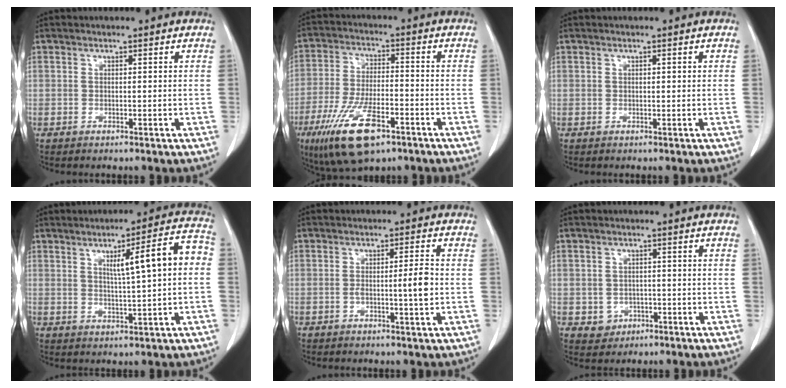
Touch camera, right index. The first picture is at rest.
{"total": 13.2, "force": [-7.3, 4.3, 10.1], "torque": [-0.205, -0.015, -0.125]}
{"total": 0.5, "force": [0.1, 0.1, 0.5], "torque": [-0.008, 0.000, 0.002]}
{"total": 9.4, "force": [1.3, 0.7, 9.3], "torque": [-0.130, 0.020, 0.018]}
{"total": 3.9, "force": [-0.6, -0.1, 3.8], "torque": [-0.063, 0.000, -0.010]}
{"total": 3.1, "force": [-1.0, 2.9, 0.5], "torque": [0.000, 0.009, -0.007]}